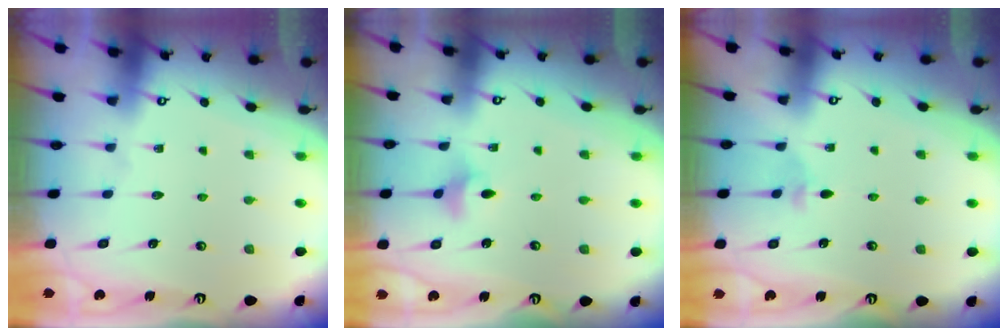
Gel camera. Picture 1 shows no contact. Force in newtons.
{"total": 3.3, "press": 3.2, "slide": 0.5}
{"total": 2.7, "press": 2.6, "slide": 0.9}